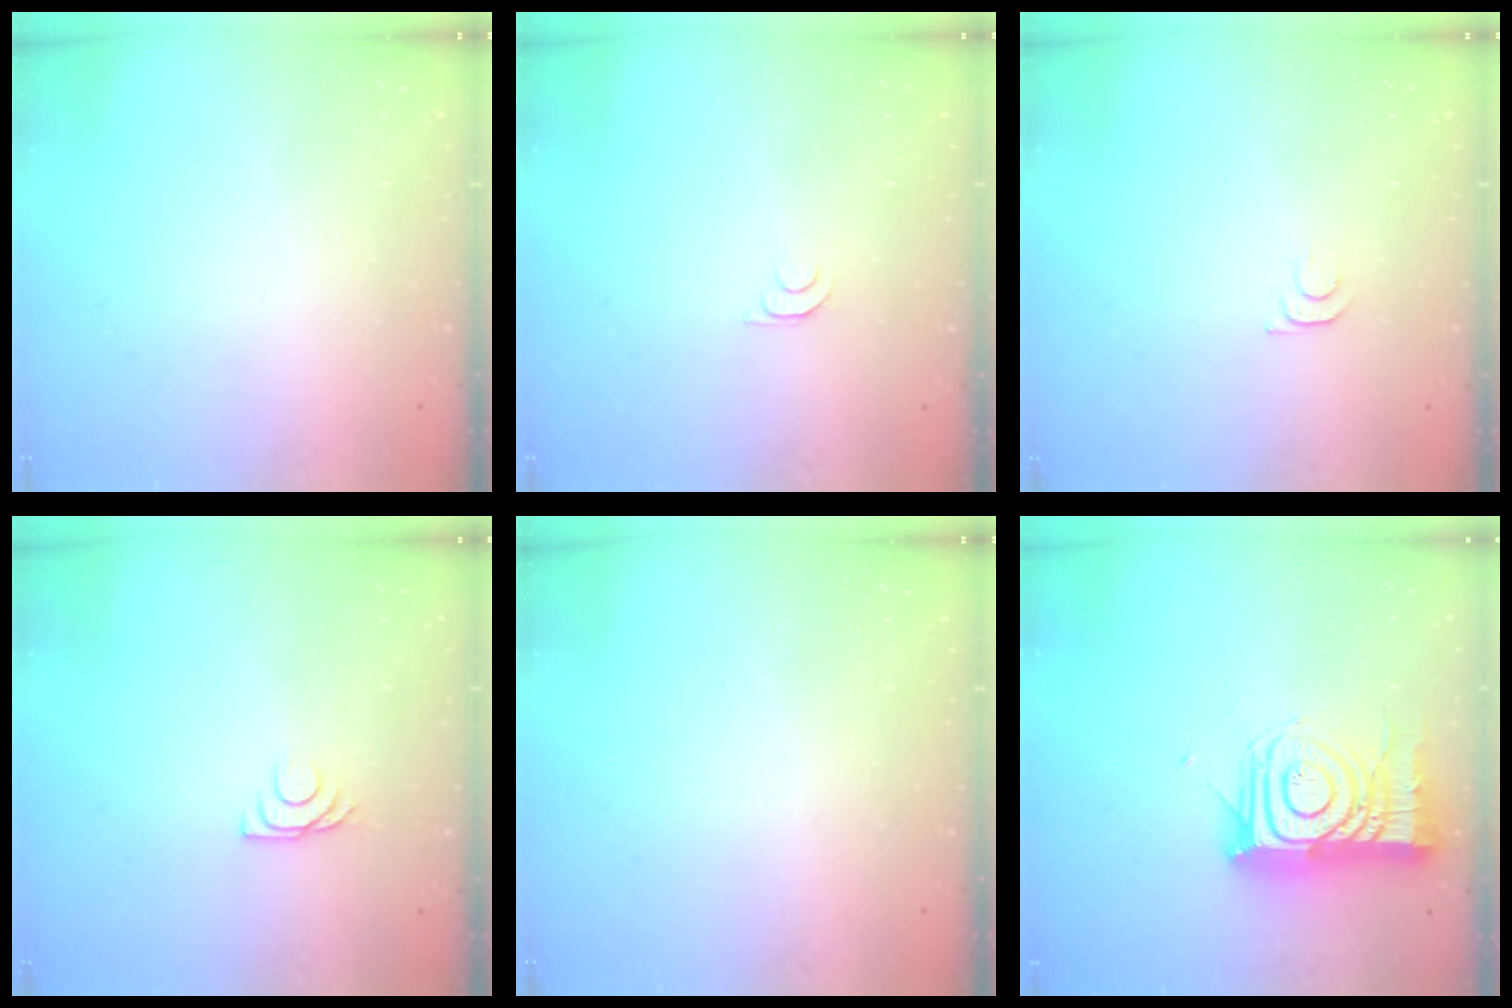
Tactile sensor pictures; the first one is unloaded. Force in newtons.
{"total": 4.8, "press": 4.7, "slide": 0.6}
{"total": 4.3, "press": 4.2, "slide": 0.5}
{"total": 5.3, "press": 5.3, "slide": 0.6}
{"total": 2.5, "press": 2.4, "slide": 0.4}
{"total": 16.7, "press": 16.6, "slide": 1.4}